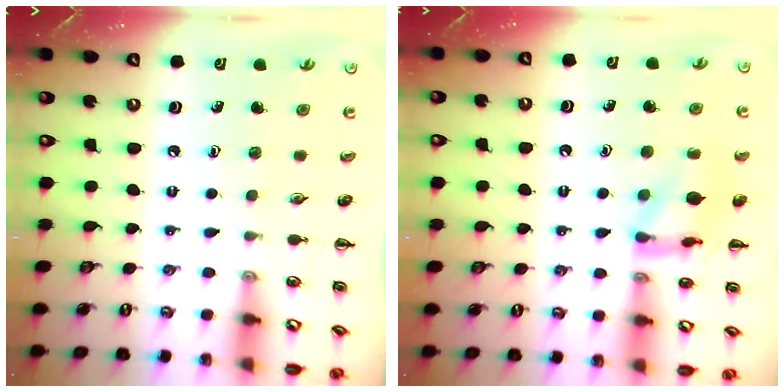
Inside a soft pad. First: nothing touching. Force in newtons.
{"total": 12.1, "press": 12.0, "slide": 1.0}